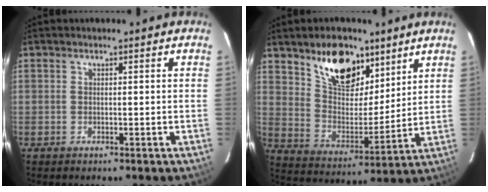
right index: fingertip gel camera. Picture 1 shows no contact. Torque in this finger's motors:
{"motor_torque": [1.08, 1.05, 0.21, 0.08]}